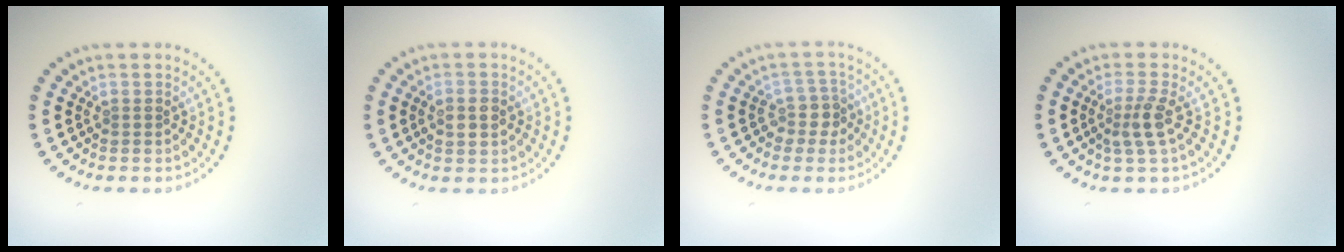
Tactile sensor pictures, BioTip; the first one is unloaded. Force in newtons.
{"total": 2.1, "press": 2.1, "slide": 0.2}
{"total": 2.3, "press": 1.8, "slide": 1.4}
{"total": 2.4, "press": 1.8, "slide": 1.6}